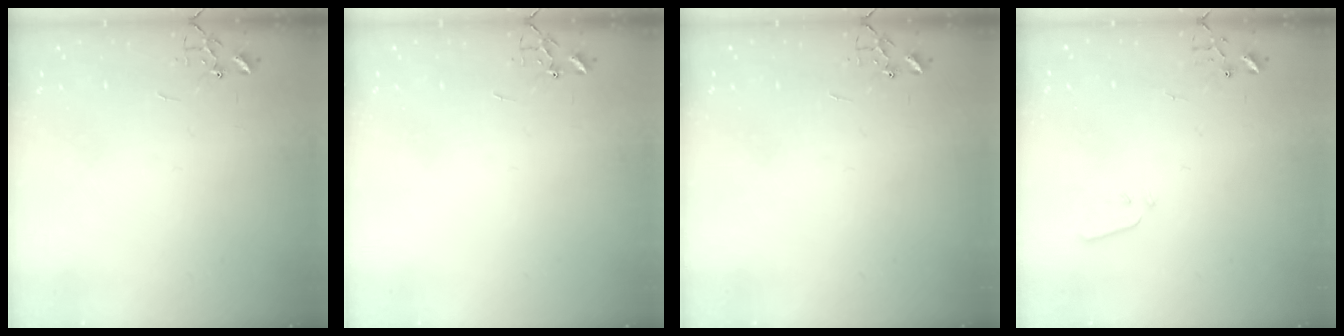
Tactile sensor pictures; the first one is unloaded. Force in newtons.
{"total": 0.0}
{"total": 0.0}
{"total": 3.2, "press": 3.2, "slide": 0.1}